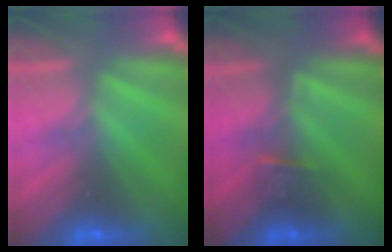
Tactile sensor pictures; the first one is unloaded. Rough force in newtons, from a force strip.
{"total": 2.4}